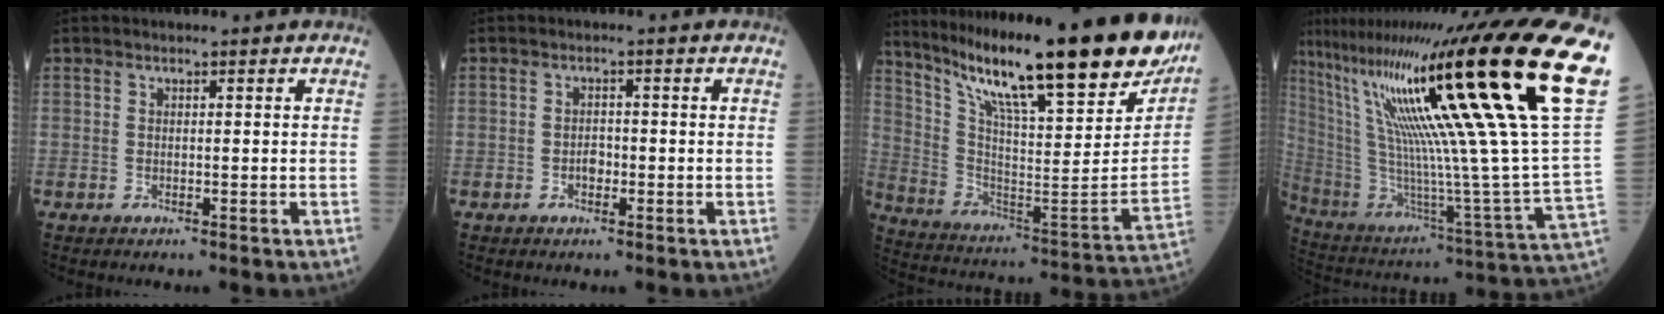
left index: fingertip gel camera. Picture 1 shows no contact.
{"total": 1.5, "force": [-0.7, 1.0, 0.9], "torque": [-0.012, 0.004, -0.012]}
{"total": 31.1, "force": [23.7, 3.9, 19.7], "torque": [-0.337, -0.054, 0.346]}
{"total": 37.8, "force": [19.3, 0.3, 32.5], "torque": [-0.458, -0.005, 0.319]}